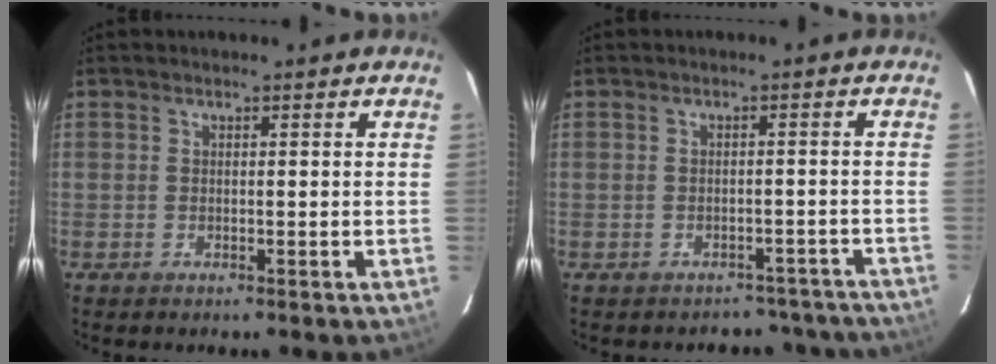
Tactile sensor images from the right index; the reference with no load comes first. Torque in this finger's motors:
{"motor_torque": [0.36, -0.38, 0.03, -0.01]}